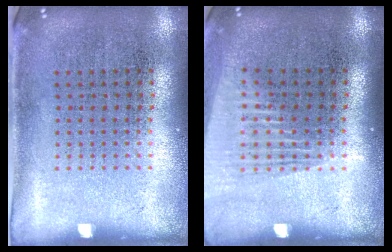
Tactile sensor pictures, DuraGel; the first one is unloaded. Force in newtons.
{"total": 1.4, "press": 1.2, "slide": 0.7}